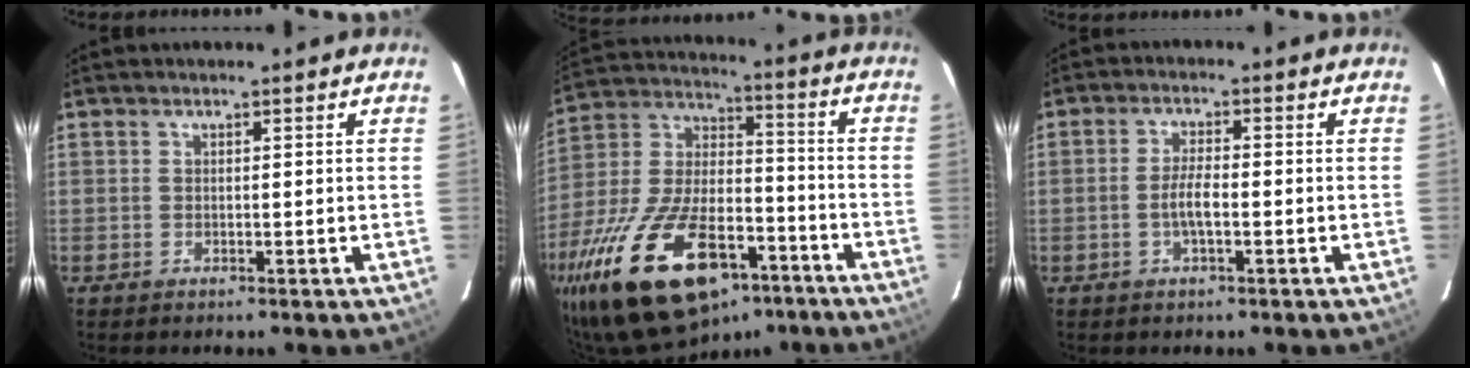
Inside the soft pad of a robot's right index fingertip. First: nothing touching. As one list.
[{"total": 28.8, "force": [-17.5, 13.3, 18.7], "torque": [-0.371, -0.016, -0.278]}, {"total": 3.8, "force": [-1.2, 0.9, 3.5], "torque": [-0.071, 0.000, -0.022]}]